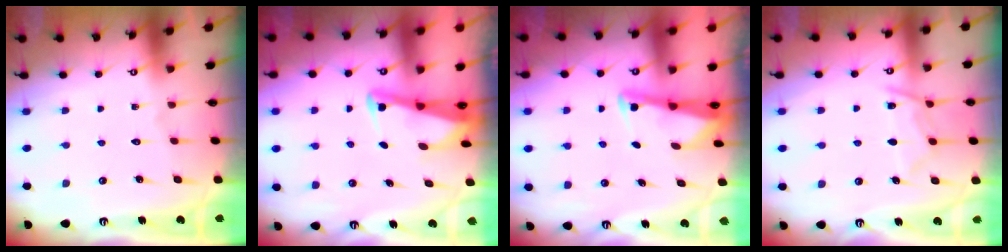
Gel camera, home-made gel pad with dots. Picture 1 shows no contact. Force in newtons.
{"total": 2.5, "press": 2.5, "slide": 0.2}
{"total": 2.7, "press": 2.7, "slide": 0.2}
{"total": 8.9, "press": 8.9, "slide": 0.9}